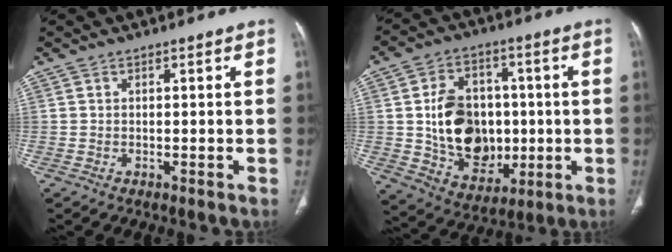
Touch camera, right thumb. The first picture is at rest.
{"total": 16.9, "force": [-0.4, 12.6, 11.3], "torque": [-0.142, 0.004, 0.012]}